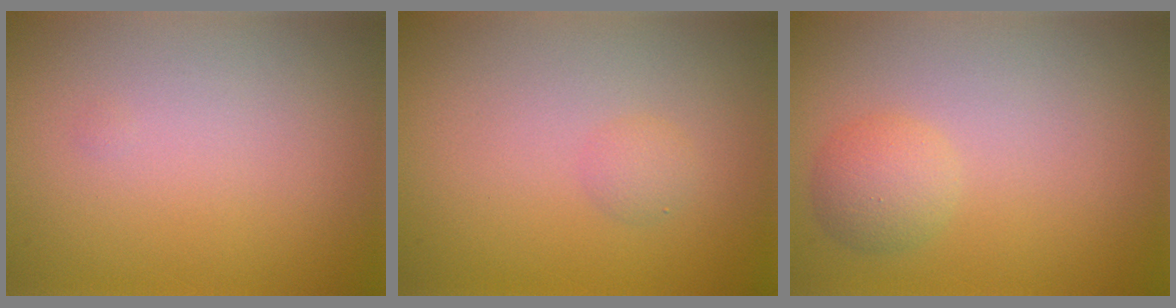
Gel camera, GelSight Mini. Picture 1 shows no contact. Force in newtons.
{"total": 1.1, "press": 1.1, "slide": 0.0}
{"total": 2.3, "press": 2.3, "slide": 0.1}